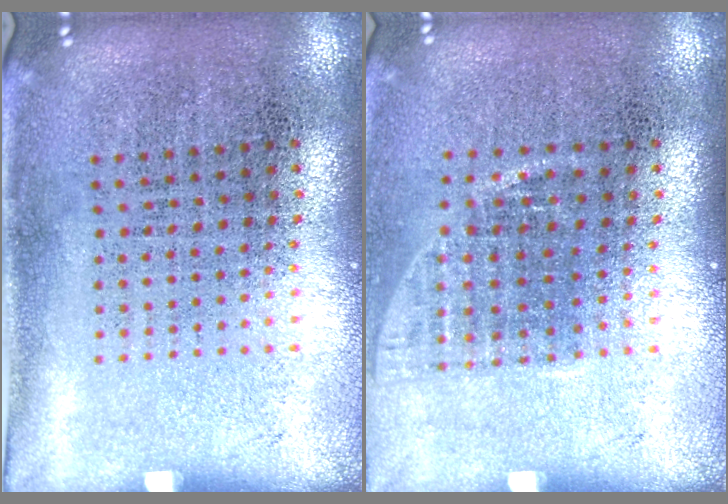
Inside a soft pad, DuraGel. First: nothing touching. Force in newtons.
{"total": 1.0, "press": 0.9, "slide": 0.4}